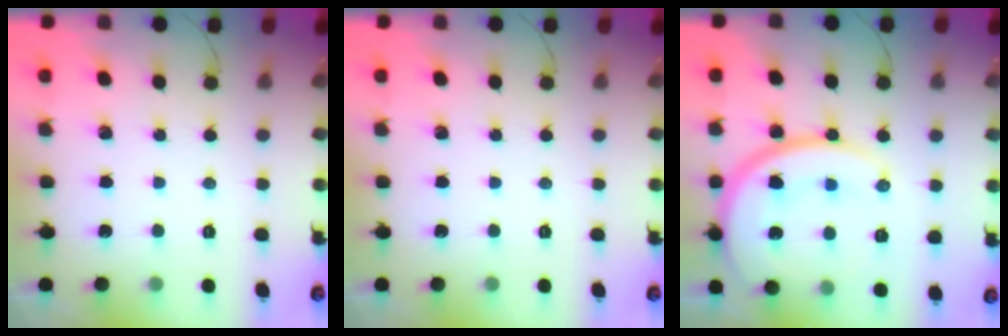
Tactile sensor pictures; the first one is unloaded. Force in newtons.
{"total": 0.0}
{"total": 20.0, "press": 19.9, "slide": 1.9}